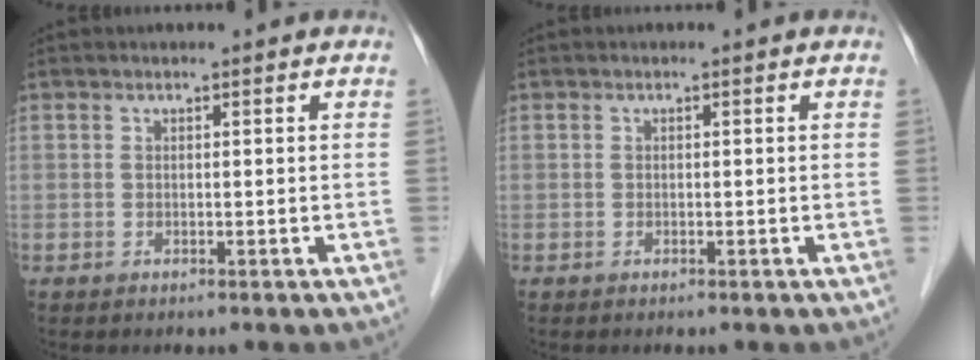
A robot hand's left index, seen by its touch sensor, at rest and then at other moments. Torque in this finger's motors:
{"motor_torque": [0.00, 0.00, 0.00, 0.00]}